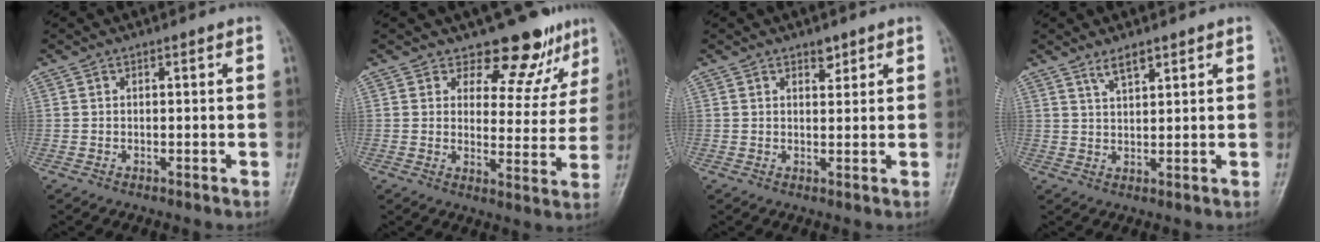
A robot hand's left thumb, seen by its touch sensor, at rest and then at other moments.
{"total": 9.8, "force": [8.1, 4.9, 2.4], "torque": [0.012, -0.064, 0.096]}
{"total": 1.8, "force": [1.3, 1.0, 0.7], "torque": [0.003, -0.009, 0.020]}
{"total": 3.2, "force": [2.4, 1.0, 1.9], "torque": [-0.032, -0.013, 0.049]}